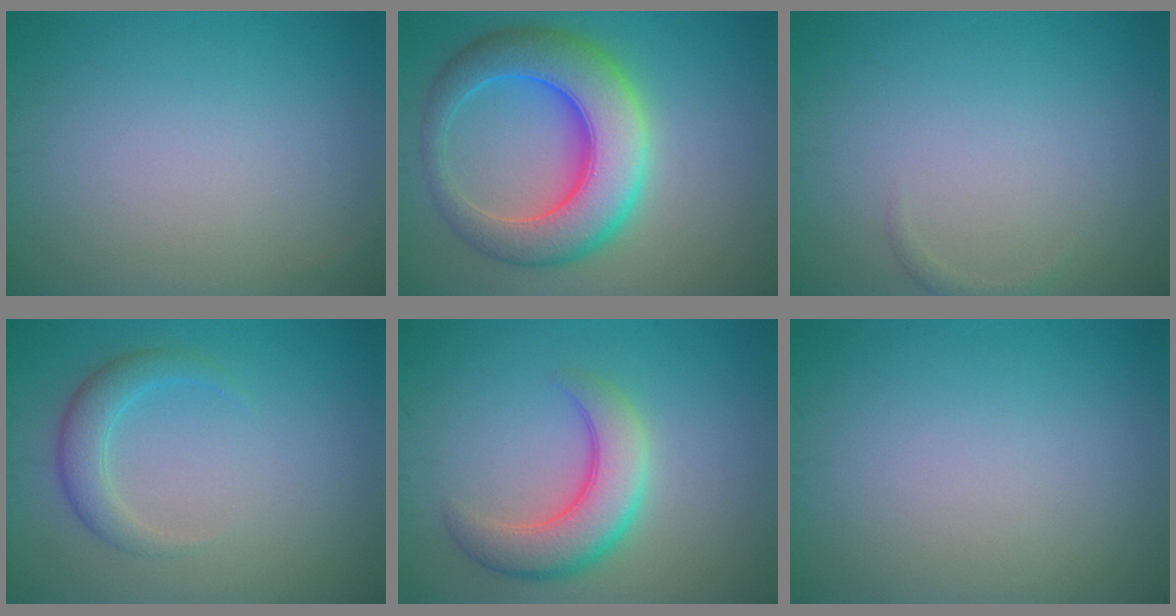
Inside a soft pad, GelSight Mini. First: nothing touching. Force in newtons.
{"total": 9.6, "press": 9.6, "slide": 0.2}
{"total": 0.7, "press": 0.7, "slide": 0.0}
{"total": 2.5, "press": 2.5, "slide": 0.0}
{"total": 5.5, "press": 5.5, "slide": 0.3}
{"total": 0.0}